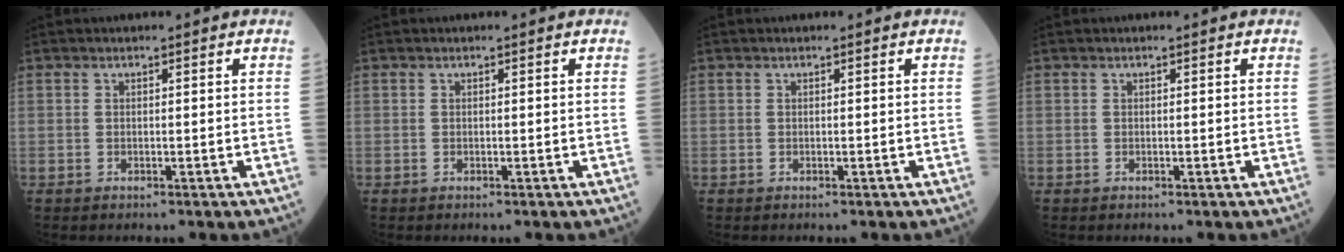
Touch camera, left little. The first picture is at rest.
{"total": 0.0}
{"total": 0.0}
{"total": 0.0}